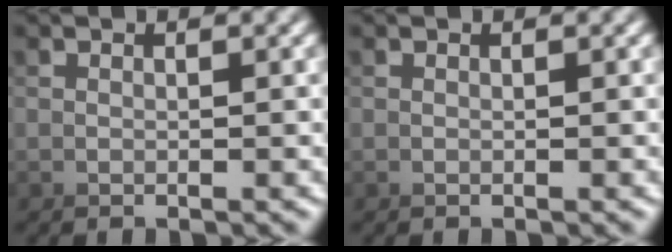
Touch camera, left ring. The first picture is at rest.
{"total": 4.5, "force": [1.2, -3.2, -2.9], "torque": [0.049, 0.021, 0.010]}